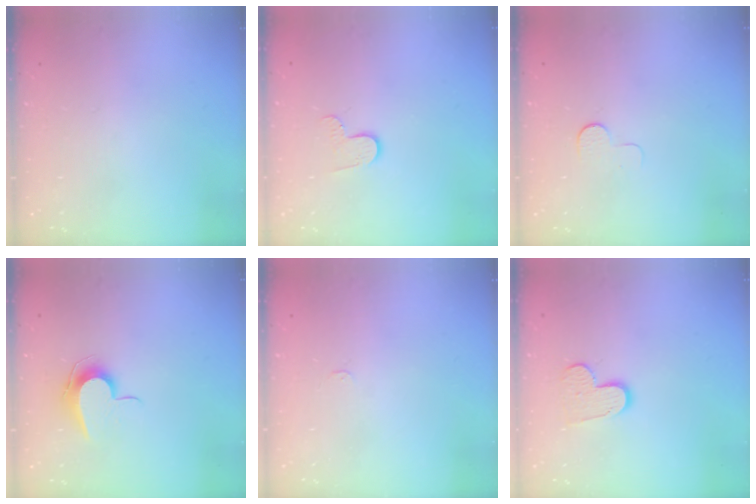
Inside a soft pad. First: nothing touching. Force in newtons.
{"total": 6.4, "press": 6.4, "slide": 0.5}
{"total": 3.9, "press": 3.9, "slide": 0.3}
{"total": 8.4, "press": 8.3, "slide": 0.7}
{"total": 2.4, "press": 2.4, "slide": 0.3}
{"total": 9.1, "press": 9.1, "slide": 0.7}